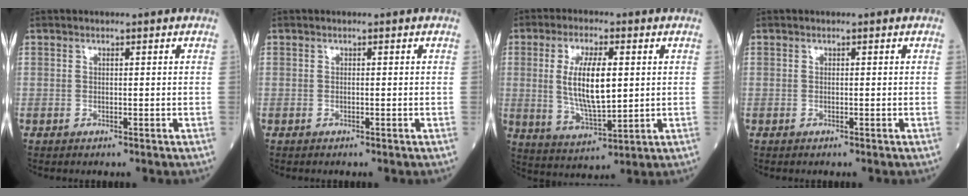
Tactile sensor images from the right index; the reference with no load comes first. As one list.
[{"total": 0.0}, {"total": 10.5, "force": [1.5, 2.9, 9.9], "torque": [-0.199, -0.004, 0.032]}, {"total": 0.0}]